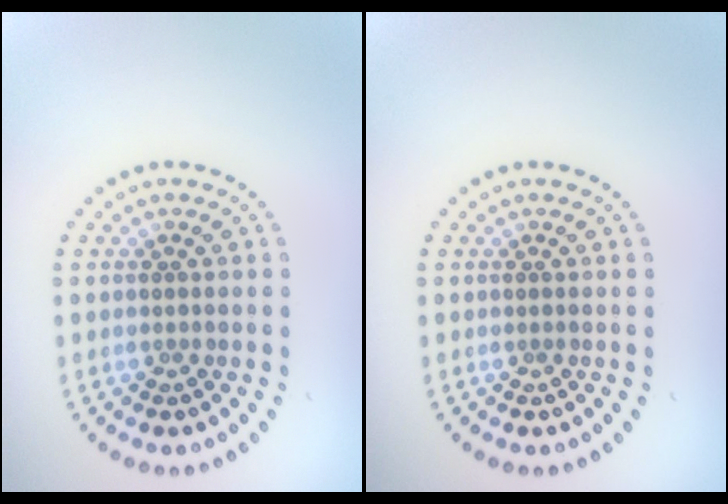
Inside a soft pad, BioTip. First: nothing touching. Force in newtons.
{"total": 0.0}